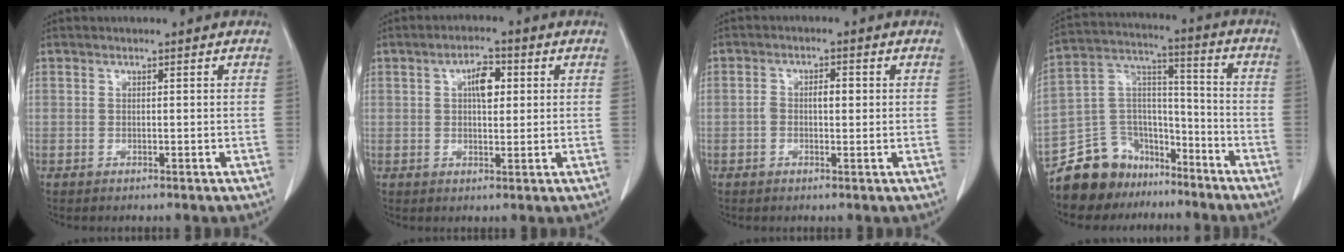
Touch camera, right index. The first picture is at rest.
{"total": 4.5, "force": [1.2, 2.0, 3.9], "torque": [-0.063, 0.008, 0.018]}
{"total": 2.9, "force": [0.0, 1.3, 2.6], "torque": [-0.048, 0.013, 0.003]}
{"total": 13.9, "force": [-11.0, 8.1, 2.6], "torque": [-0.053, 0.073, -0.193]}